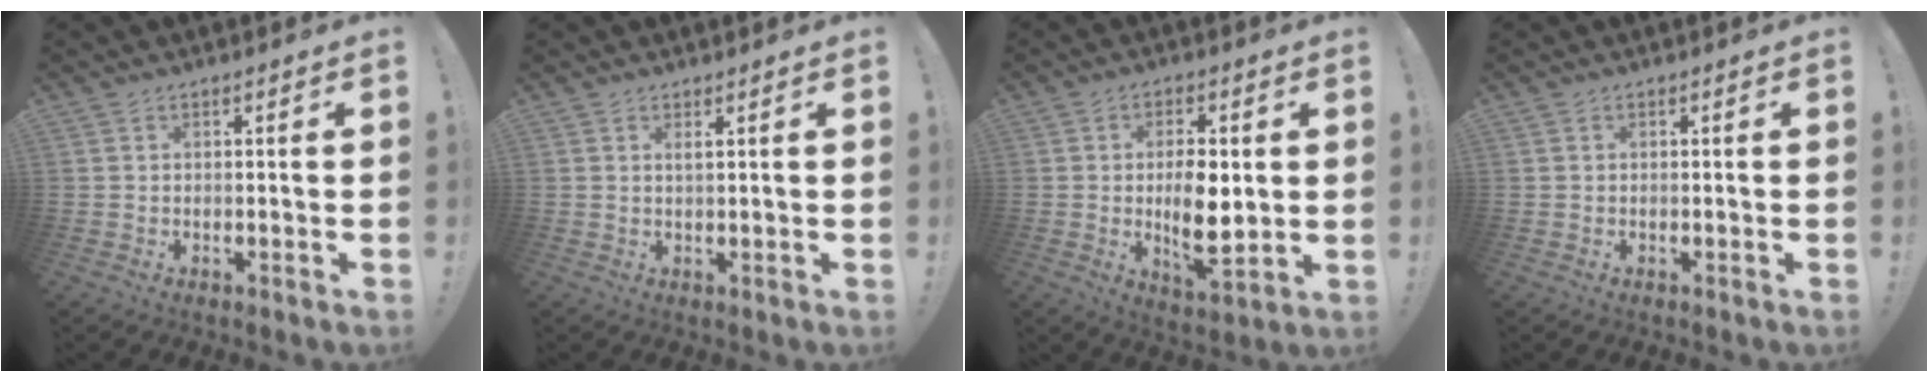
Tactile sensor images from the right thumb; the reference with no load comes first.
{"total": 1.1, "force": [0.8, 0.0, 0.8], "torque": [-0.007, -0.003, 0.012]}
{"total": 11.2, "force": [0.3, 5.1, 10.0], "torque": [-0.165, -0.013, 0.002]}
{"total": 0.0}